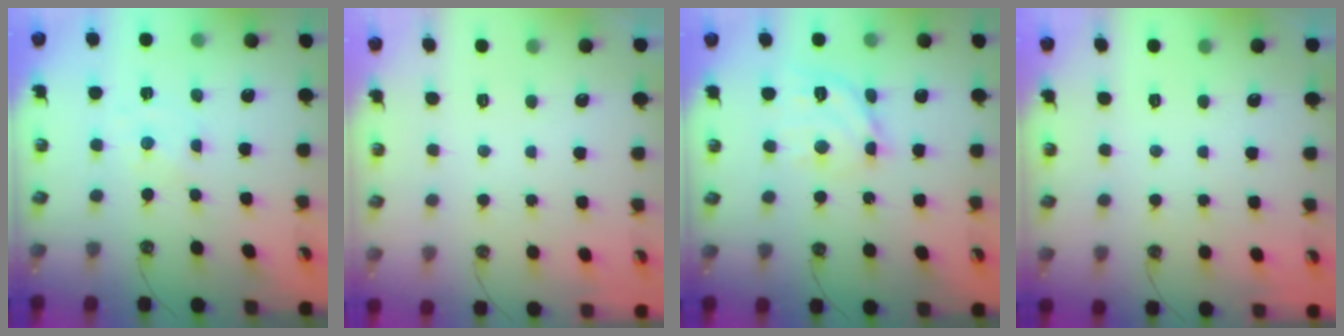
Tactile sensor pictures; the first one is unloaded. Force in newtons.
{"total": 0.0}
{"total": 13.0, "press": 13.0, "slide": 1.0}
{"total": 0.0}